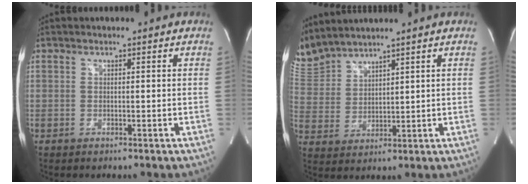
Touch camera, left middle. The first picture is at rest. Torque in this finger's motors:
{"motor_torque": [0.21, -0.16, 0.32, 0.13]}